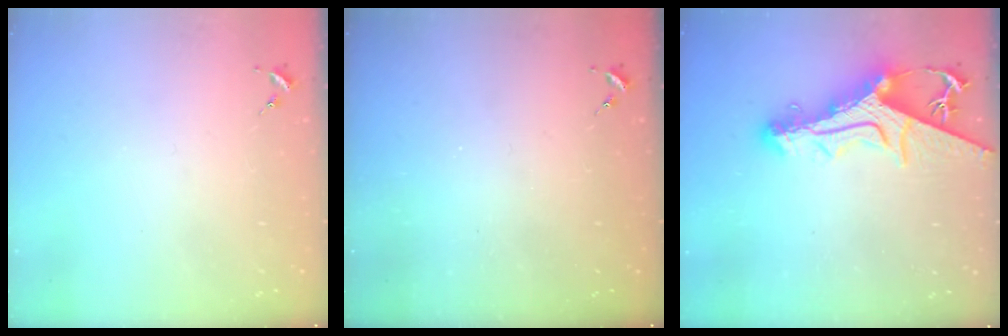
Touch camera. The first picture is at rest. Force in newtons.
{"total": 0.0}
{"total": 13.4, "press": 13.3, "slide": 1.4}